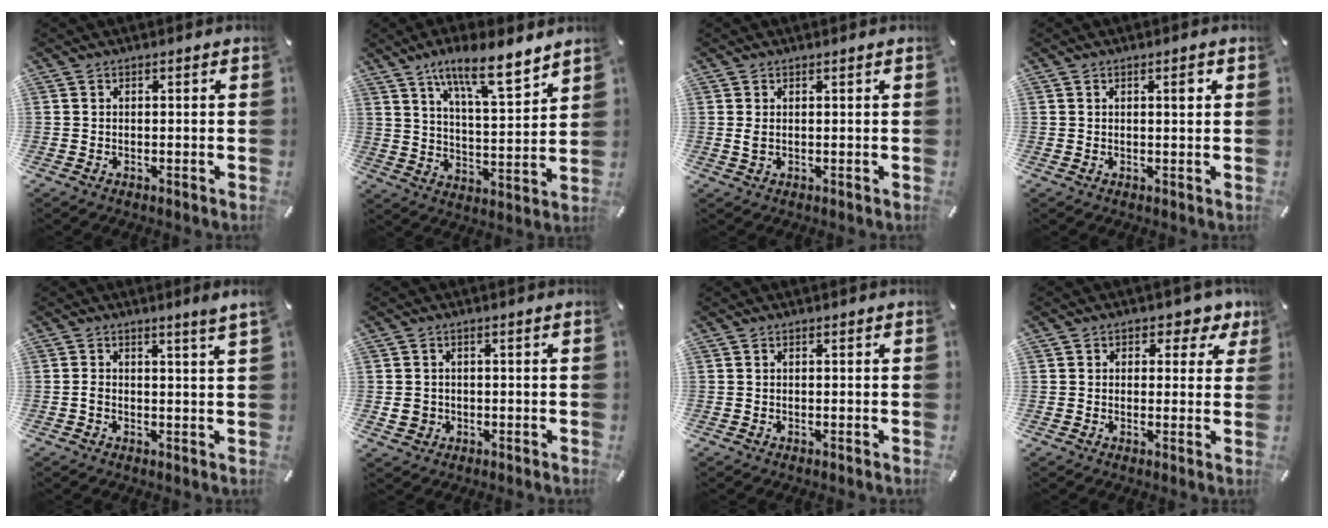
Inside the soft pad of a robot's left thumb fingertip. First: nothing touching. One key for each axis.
{"total": 13.0, "fx": 9.9, "fy": 3.8, "fz": 7.6, "tx": -0.118, "ty": -0.060, "tz": 0.170}
{"total": 1.8, "fx": 0.4, "fy": 0.6, "fz": 1.6, "tx": -0.033, "ty": 0.001, "tz": 0.007}
{"total": 2.3, "fx": 0.9, "fy": 0.7, "fz": 1.9, "tx": -0.023, "ty": -0.003, "tz": 0.010}
{"total": 2.6, "fx": 0.8, "fy": 0.1, "fz": 2.4, "tx": -0.039, "ty": -0.008, "tz": 0.012}
{"total": 2.7, "fx": -0.3, "fy": 2.6, "fz": 0.8, "tx": -0.014, "ty": 0.004, "tz": -0.006}
{"total": 0.0}
{"total": 3.9, "fx": 1.4, "fy": 3.3, "fz": 1.7, "tx": -0.004, "ty": -0.006, "tz": 0.015}